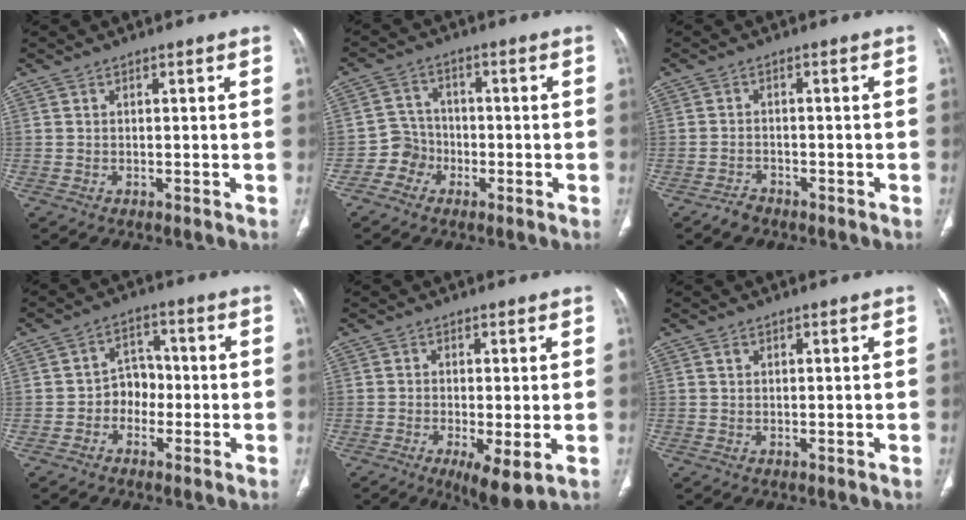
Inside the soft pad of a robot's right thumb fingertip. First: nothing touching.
{"total": 4.8, "force": [-2.2, 4.3, 0.1], "torque": [0.029, 0.018, -0.051]}
{"total": 2.1, "force": [-1.8, 1.1, 0.4], "torque": [-0.013, 0.009, -0.030]}
{"total": 5.1, "force": [-1.6, 4.2, 2.4], "torque": [-0.004, 0.025, -0.039]}
{"total": 6.8, "force": [-2.1, 1.8, 6.2], "torque": [-0.107, -0.019, -0.032]}
{"total": 0.6, "force": [0.3, 0.4, 0.3], "torque": [-0.004, 0.002, 0.006]}